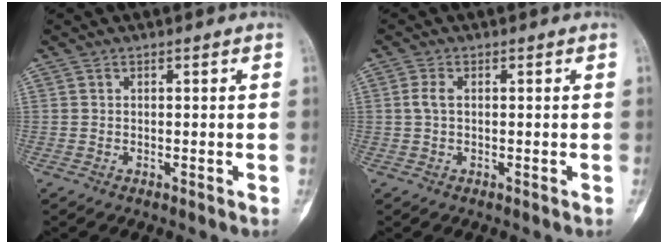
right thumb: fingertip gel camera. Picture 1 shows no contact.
{"total": 2.0, "force": [0.2, 1.1, 1.7], "torque": [-0.041, 0.003, 0.002]}